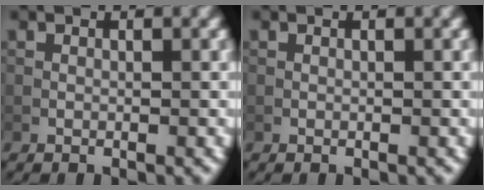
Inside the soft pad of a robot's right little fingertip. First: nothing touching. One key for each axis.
{"total": 0.0}